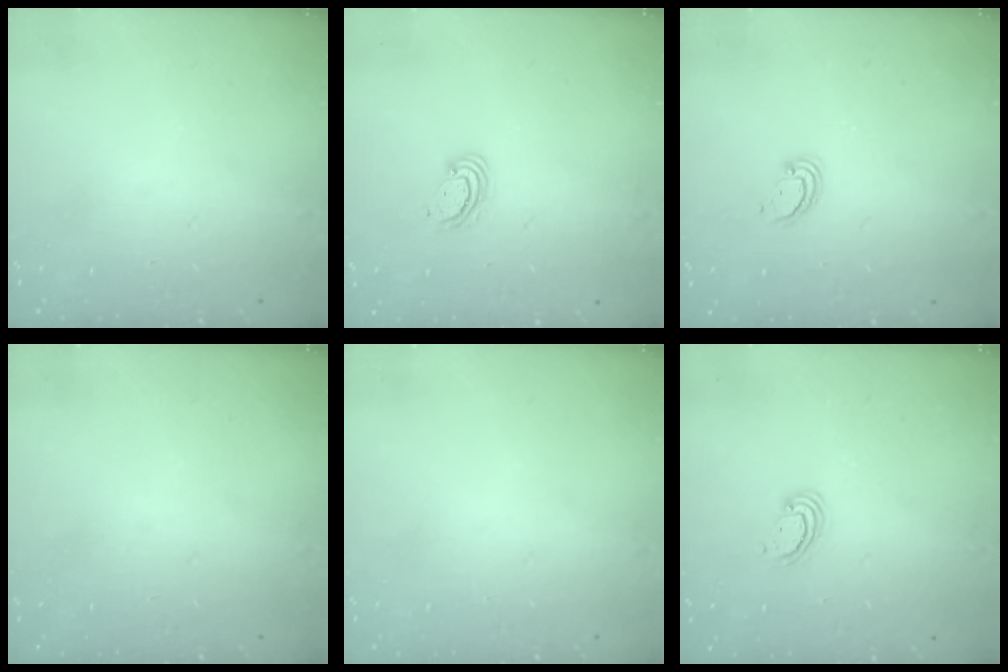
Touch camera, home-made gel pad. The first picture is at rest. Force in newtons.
{"total": 3.3, "press": 3.3, "slide": 0.2}
{"total": 2.8, "press": 2.8, "slide": 0.2}
{"total": 0.0}
{"total": 0.0}
{"total": 2.8, "press": 2.8, "slide": 0.3}